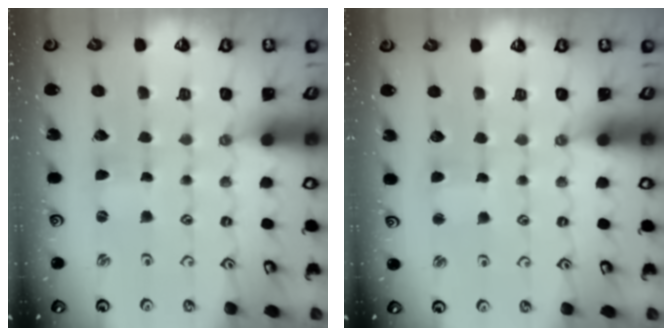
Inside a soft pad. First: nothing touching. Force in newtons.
{"total": 2.7, "press": 2.6, "slide": 0.4}